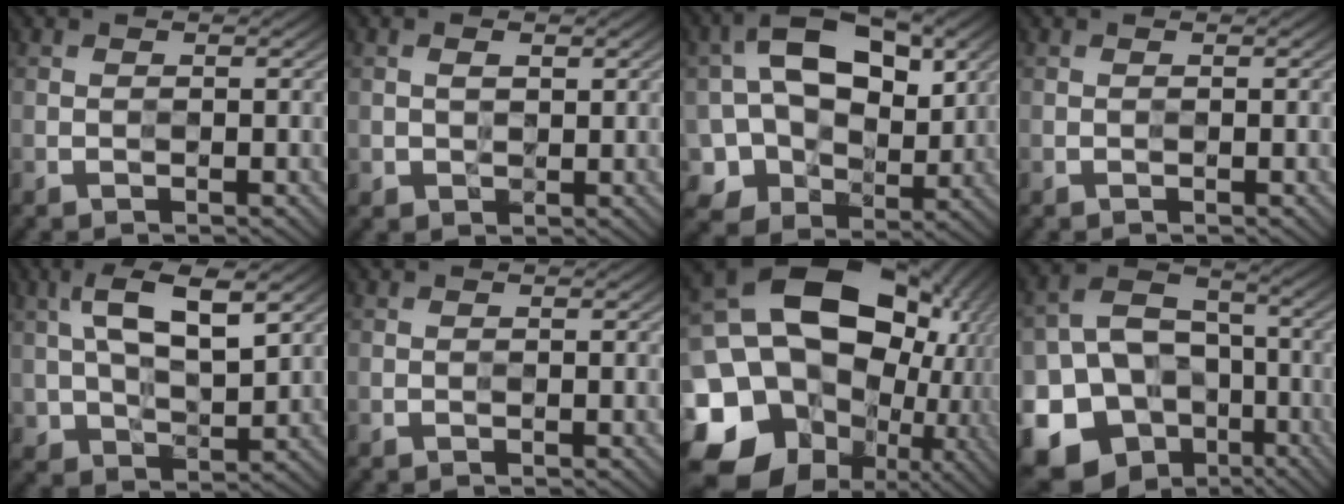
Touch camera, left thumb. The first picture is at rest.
{"total": 2.1, "force": [0.5, 1.4, 1.4], "torque": [-0.029, -0.004, 0.013]}
{"total": 12.5, "force": [2.3, 9.0, 8.4], "torque": [-0.163, 0.000, 0.034]}
{"total": 0.0}
{"total": 10.2, "force": [3.4, 5.3, 8.0], "torque": [-0.169, 0.002, 0.067]}
{"total": 0.0}
{"total": 22.2, "force": [-1.3, 17.4, 13.8], "torque": [-0.332, -0.036, 0.003]}
{"total": 17.7, "force": [-7.8, 13.7, 7.9], "torque": [-0.190, -0.030, -0.130]}